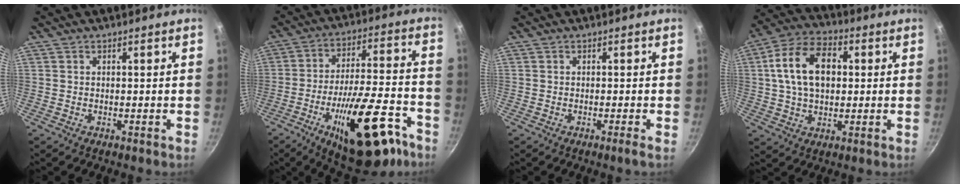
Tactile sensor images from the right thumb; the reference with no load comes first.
{"total": 23.0, "force": [-11.8, 8.5, 17.8], "torque": [-0.237, 0.057, -0.167]}
{"total": 1.0, "force": [-0.5, -0.2, 0.8], "torque": [-0.024, 0.002, -0.010]}
{"total": 14.7, "force": [2.5, 9.5, 10.9], "torque": [-0.175, 0.017, 0.031]}